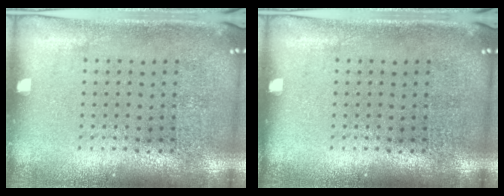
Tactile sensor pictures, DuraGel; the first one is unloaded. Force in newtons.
{"total": 0.0}